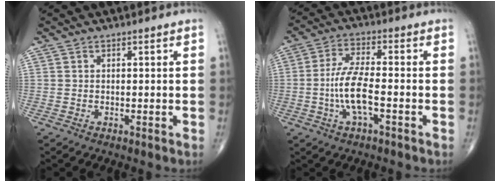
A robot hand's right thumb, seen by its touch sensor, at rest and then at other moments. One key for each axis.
{"total": 8.4, "fx": -2.1, "fy": 2.5, "fz": 7.8, "tx": -0.167, "ty": 0.019, "tz": -0.043}